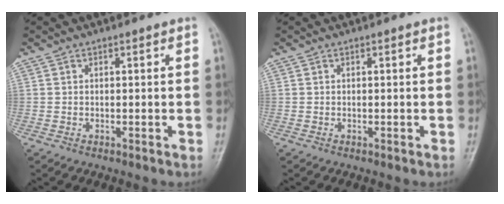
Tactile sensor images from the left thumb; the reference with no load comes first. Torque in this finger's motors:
{"motor_torque": [-0.01, 0.04, -0.13, -0.06, 0.00]}